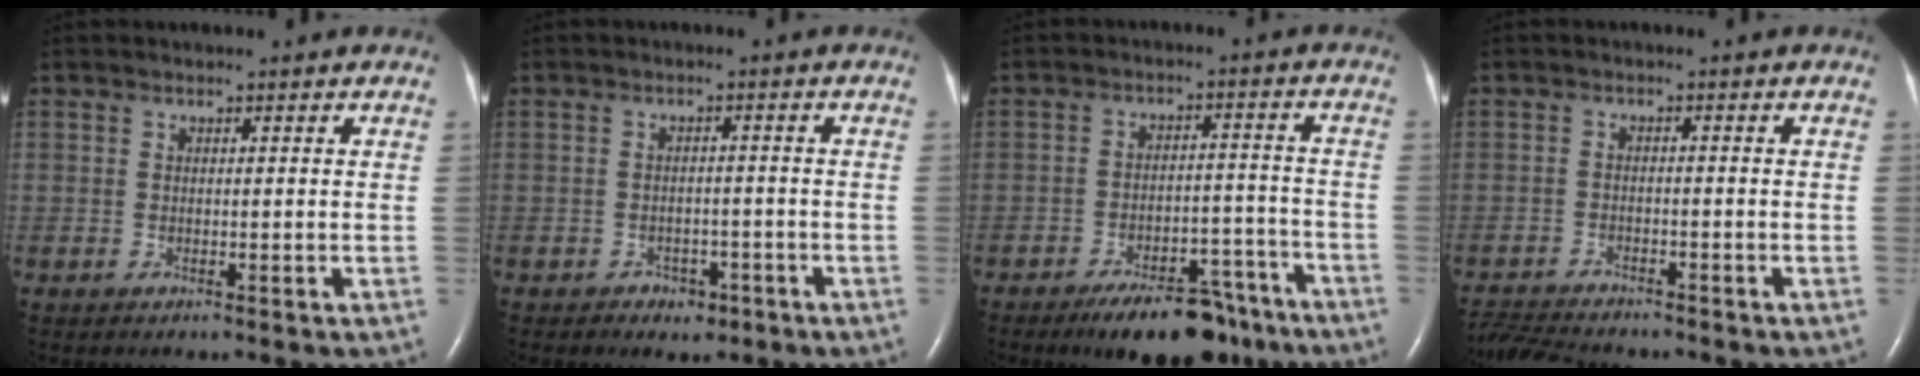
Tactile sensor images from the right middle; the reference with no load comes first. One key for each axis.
{"total": 2.8, "fx": -1.8, "fy": 1.9, "fz": 1.0, "tx": -0.013, "ty": 0.007, "tz": -0.017}
{"total": 11.5, "fx": -8.9, "fy": 4.1, "fz": 6.0, "tx": -0.074, "ty": 0.014, "tz": -0.135}
{"total": 7.0, "fx": -6.7, "fy": 0.9, "fz": 2.1, "tx": -0.040, "ty": -0.015, "tz": -0.111}